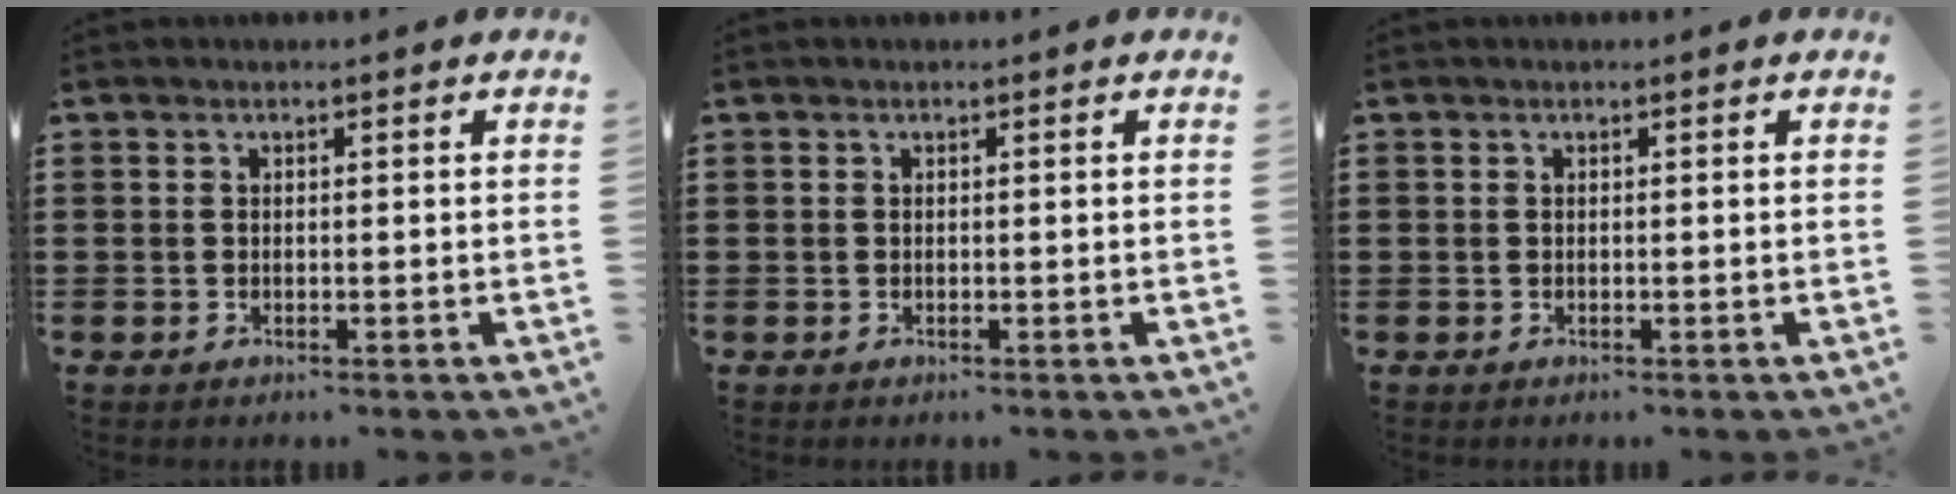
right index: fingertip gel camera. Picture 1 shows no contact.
{"total": 0.0}
{"total": 0.0}